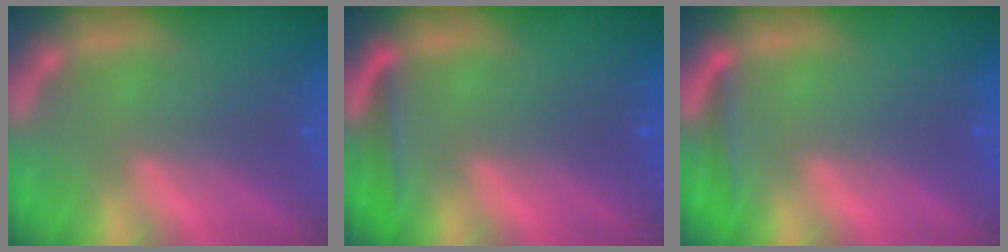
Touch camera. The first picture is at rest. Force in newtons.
{"total": 1.9}
{"total": 1.4}